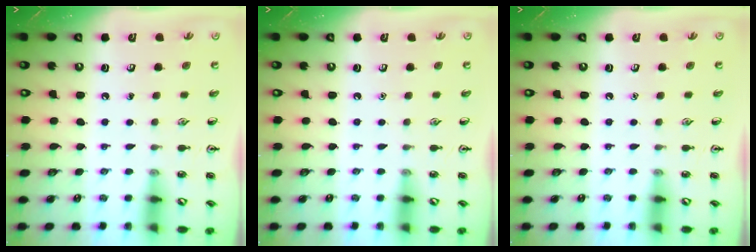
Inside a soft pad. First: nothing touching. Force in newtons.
{"total": 0.0}
{"total": 0.0}